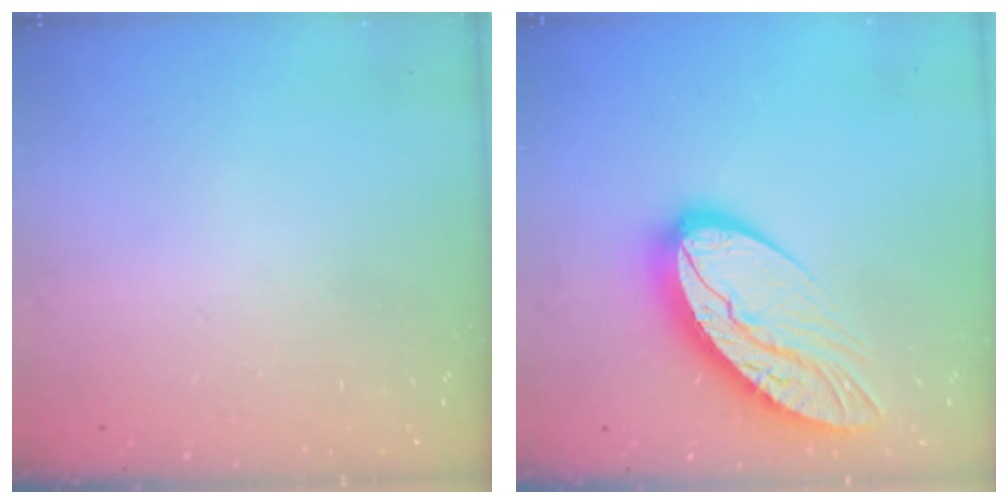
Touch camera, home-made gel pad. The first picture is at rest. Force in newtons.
{"total": 14.5, "press": 14.5, "slide": 1.3}